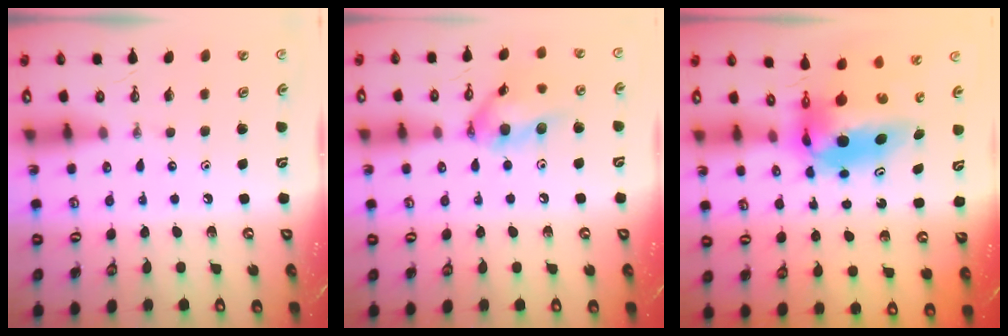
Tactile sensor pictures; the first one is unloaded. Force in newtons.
{"total": 13.6, "press": 13.6, "slide": 1.0}
{"total": 10.1, "press": 9.0, "slide": 4.5}